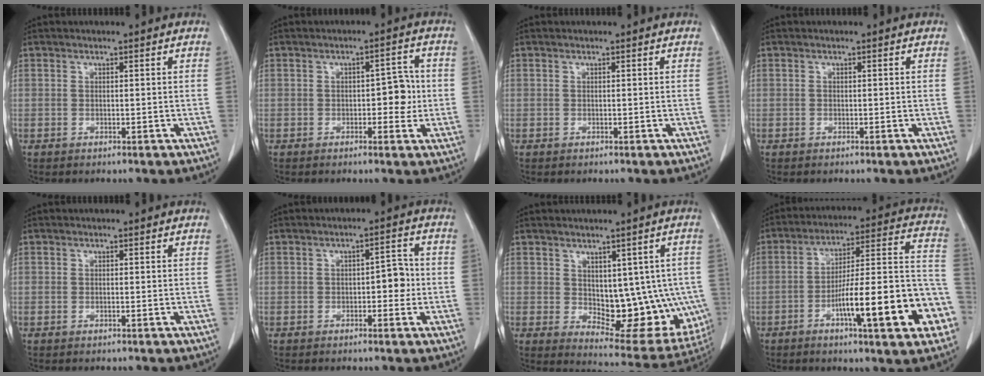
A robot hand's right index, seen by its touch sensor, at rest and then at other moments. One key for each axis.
{"total": 4.3, "fx": -0.4, "fy": 2.1, "fz": 3.7, "tx": -0.039, "ty": 0.011, "tz": -0.005}
{"total": 0.0}
{"total": 0.0}
{"total": 0.0}
{"total": 3.6, "fx": -0.6, "fy": 1.7, "fz": 3.1, "tx": -0.034, "ty": 0.012, "tz": -0.009}
{"total": 13.8, "fx": -0.5, "fy": 7.1, "fz": 11.8, "tx": -0.135, "ty": -0.004, "tz": 0.019}
{"total": 20.5, "fx": -7.5, "fy": 3.2, "fz": 18.8, "tx": -0.228, "ty": 0.026, "tz": -0.103}